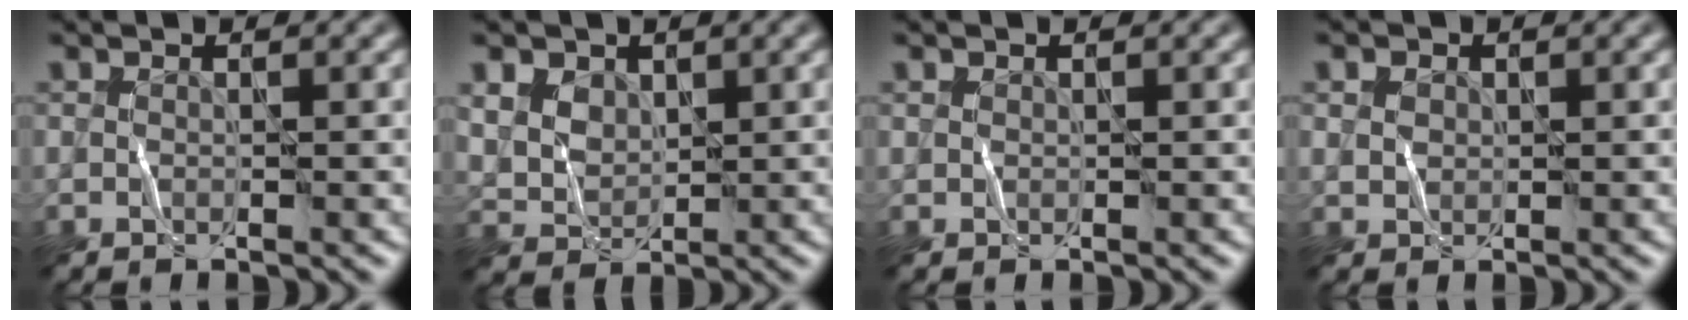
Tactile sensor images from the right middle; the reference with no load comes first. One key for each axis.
{"total": 1.8, "fx": 1.2, "fy": 1.3, "fz": 0.2, "tx": -0.030, "ty": 0.002, "tz": 0.037}
{"total": 0.0}
{"total": 0.9, "fx": 0.5, "fy": 0.8, "fz": 0.1, "tx": -0.018, "ty": 0.003, "tz": 0.015}